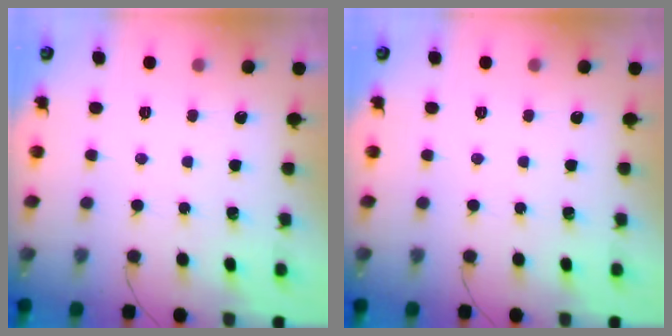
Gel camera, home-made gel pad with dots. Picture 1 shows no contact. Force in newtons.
{"total": 0.0}